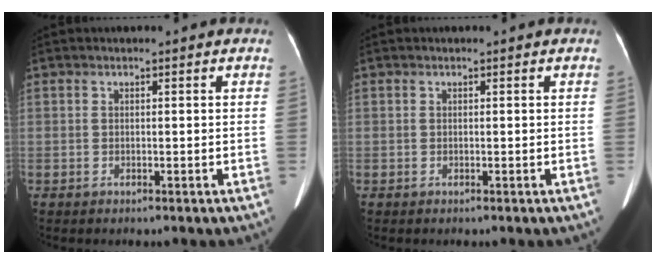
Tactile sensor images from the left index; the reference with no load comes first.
{"total": 0.0}